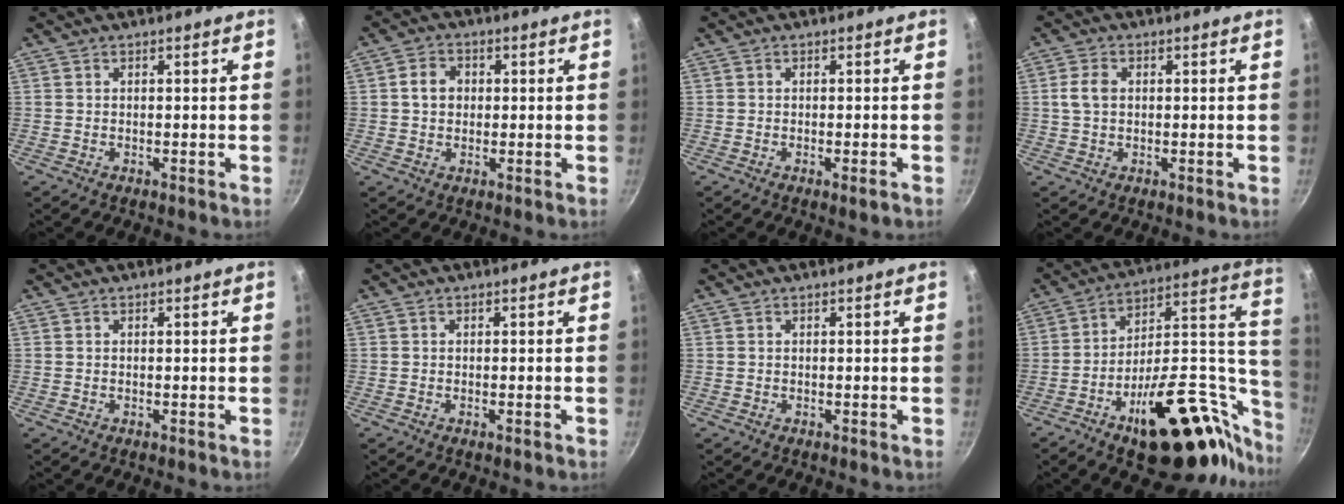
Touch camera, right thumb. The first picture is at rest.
{"total": 4.4, "force": [0.5, 3.7, 2.3], "torque": [-0.022, 0.009, 0.003]}
{"total": 1.6, "force": [-0.9, 0.2, 1.4], "torque": [-0.029, -0.002, -0.015]}
{"total": 3.7, "force": [0.4, 2.6, 2.6], "torque": [-0.049, 0.008, 0.006]}
{"total": 0.0}
{"total": 0.7, "force": [-0.4, 0.0, 0.5], "torque": [-0.010, 0.002, -0.009]}
{"total": 0.0}
{"total": 32.0, "force": [-13.3, 15.3, 24.8], "torque": [-0.275, 0.087, -0.192]}